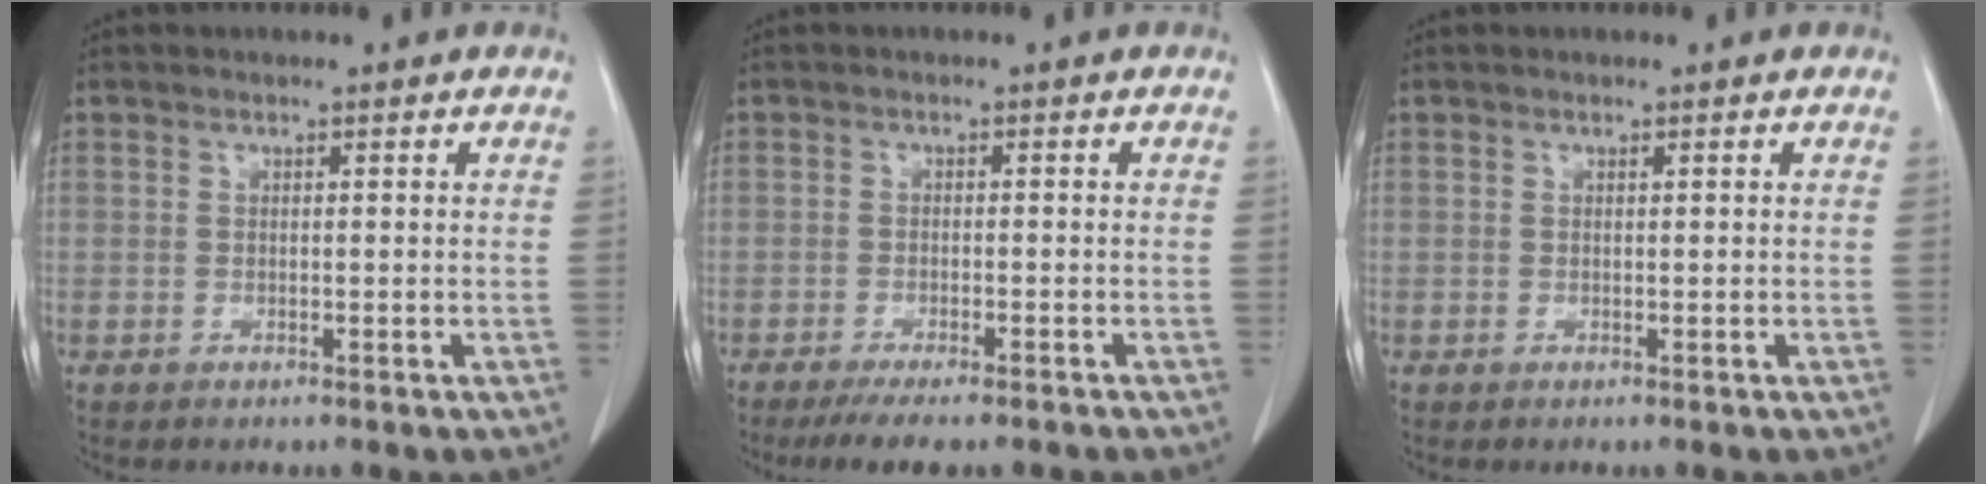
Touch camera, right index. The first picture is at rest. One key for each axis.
{"total": 8.2, "fx": -6.9, "fy": 1.4, "fz": 4.3, "tx": -0.053, "ty": -0.009, "tz": -0.098}
{"total": 0.0}